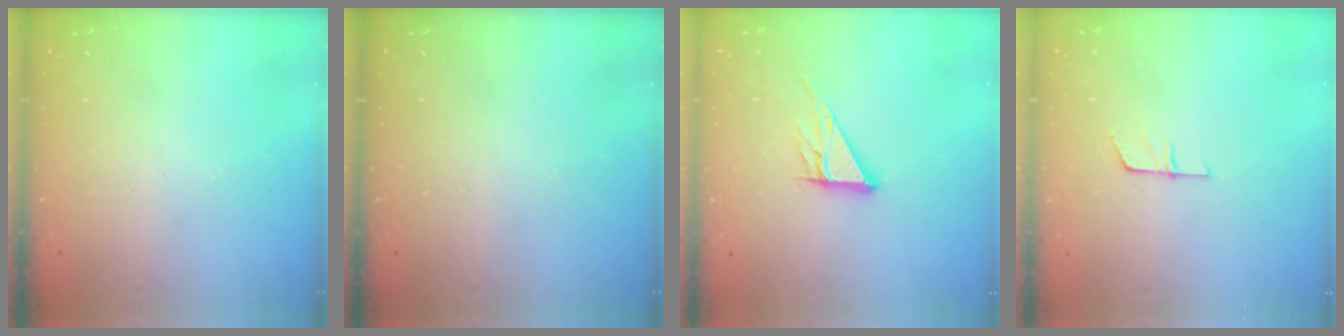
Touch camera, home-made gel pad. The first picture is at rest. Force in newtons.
{"total": 0.0}
{"total": 10.3, "press": 10.2, "slide": 1.0}
{"total": 5.4, "press": 5.4, "slide": 0.4}